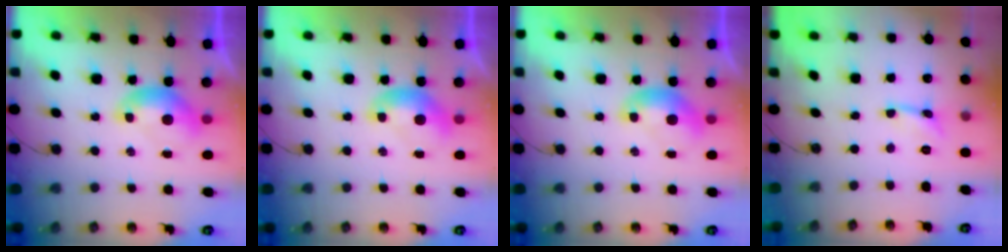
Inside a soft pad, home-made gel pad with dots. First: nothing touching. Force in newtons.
{"total": 0.0}
{"total": 0.0}
{"total": 2.1, "press": 2.1, "slide": 0.5}